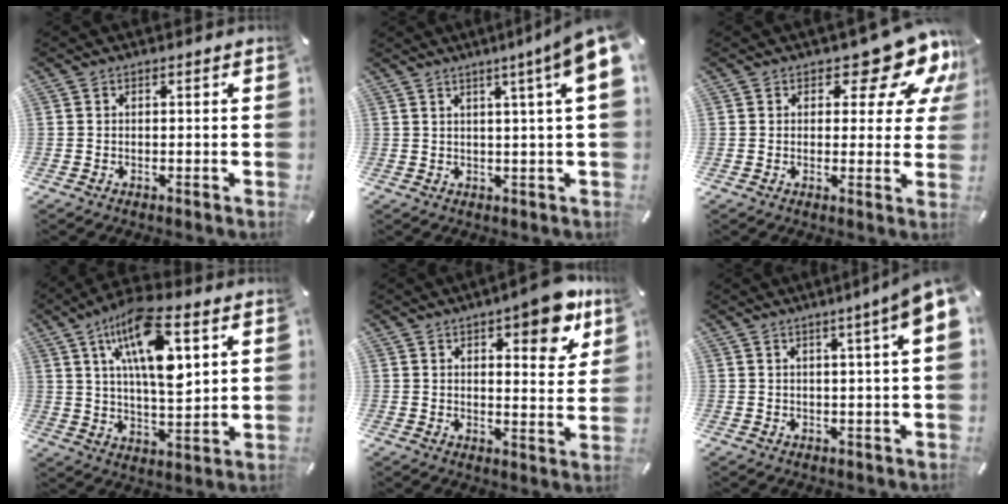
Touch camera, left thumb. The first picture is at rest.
{"total": 8.5, "force": [3.8, -0.3, 7.6], "torque": [-0.131, -0.021, 0.062]}
{"total": 12.9, "force": [7.6, 5.9, 8.7], "torque": [-0.105, -0.054, 0.124]}
{"total": 16.3, "force": [7.6, 6.0, 13.2], "torque": [-0.245, -0.015, 0.120]}
{"total": 11.1, "force": [7.5, 3.7, 7.2], "torque": [-0.083, -0.047, 0.123]}
{"total": 7.0, "force": [3.0, 0.0, 6.4], "torque": [-0.106, -0.013, 0.048]}